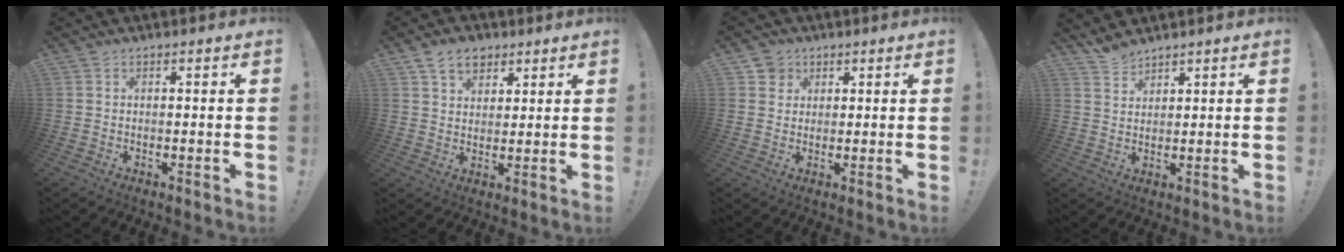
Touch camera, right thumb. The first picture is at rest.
{"total": 8.1, "force": [4.8, 5.7, 3.3], "torque": [-0.049, -0.016, 0.093]}
{"total": 4.3, "force": [2.2, 3.7, 0.6], "torque": [-0.002, -0.010, 0.040]}
{"total": 4.3, "force": [4.0, 1.1, 0.9], "torque": [-0.018, -0.023, 0.077]}